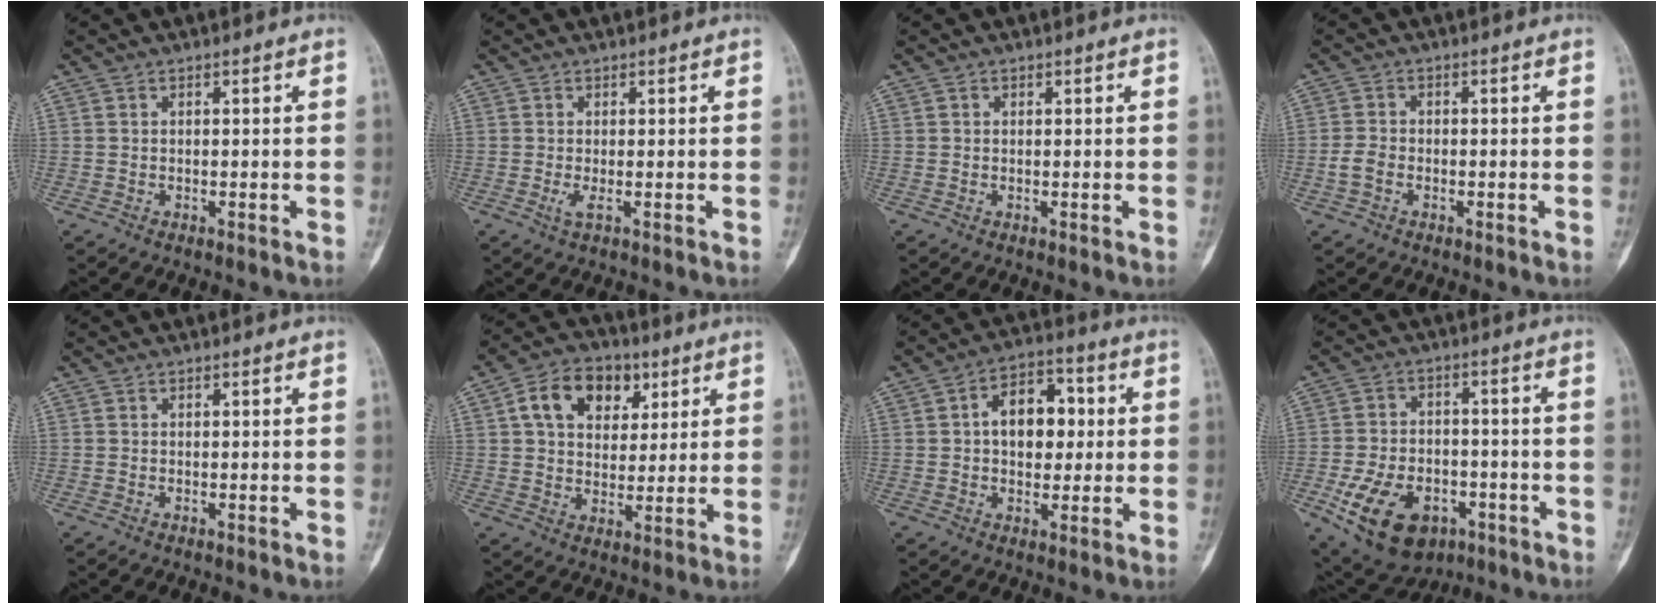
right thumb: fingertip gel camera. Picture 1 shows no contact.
{"total": 1.3, "force": [-0.2, 0.1, 1.3], "torque": [-0.034, -0.006, -0.004]}
{"total": 0.0}
{"total": 2.9, "force": [-1.0, 2.0, 1.9], "torque": [-0.041, 0.009, -0.021]}
{"total": 0.0}
{"total": 12.5, "force": [4.7, 8.9, 7.5], "torque": [-0.088, -0.001, 0.073]}
{"total": 10.6, "force": [1.1, 6.9, 8.0], "torque": [-0.084, 0.019, 0.012]}
{"total": 15.9, "force": [-6.6, 10.4, 10.0], "torque": [-0.166, 0.022, -0.095]}